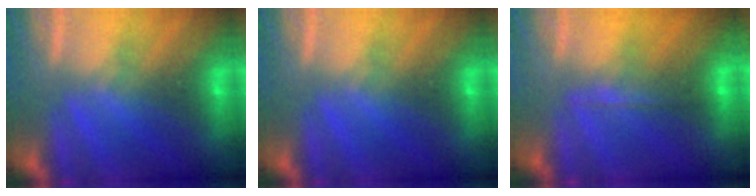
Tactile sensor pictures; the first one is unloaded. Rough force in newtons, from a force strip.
{"total": 0.0}
{"total": 1.7}